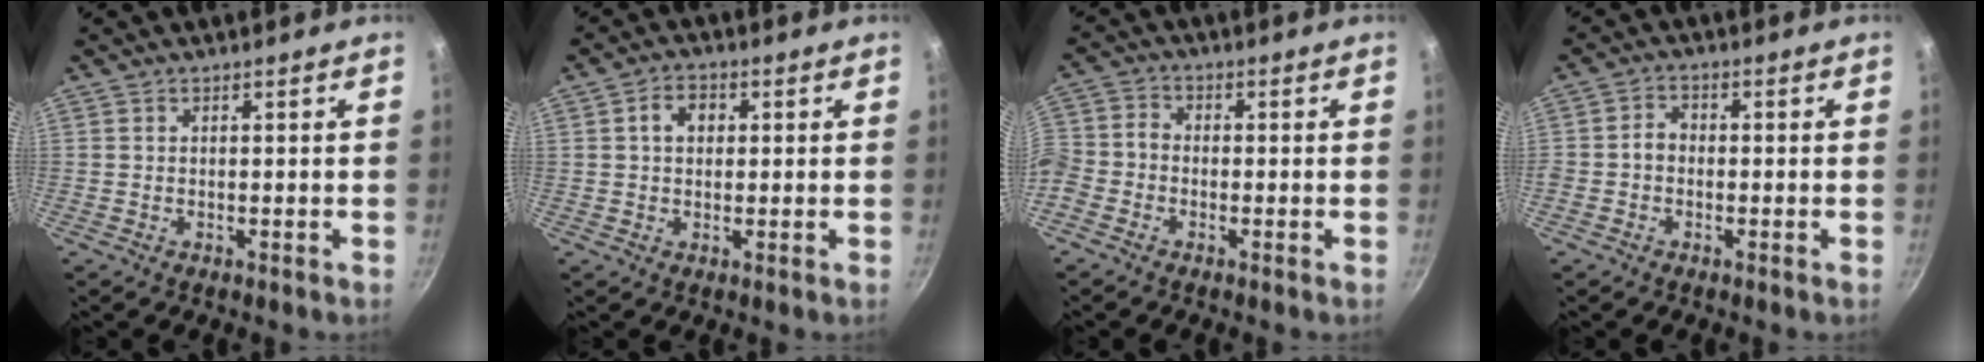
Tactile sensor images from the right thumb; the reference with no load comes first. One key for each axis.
{"total": 4.6, "fx": 0.9, "fy": 3.5, "fz": 2.8, "tx": -0.028, "ty": 0.010, "tz": 0.009}
{"total": 7.5, "fx": -3.3, "fy": 5.6, "fz": 3.8, "tx": -0.087, "ty": 0.035, "tz": -0.084}
{"total": 3.1, "fx": -0.9, "fy": 2.5, "fz": 1.6, "tx": -0.018, "ty": 0.017, "tz": -0.024}